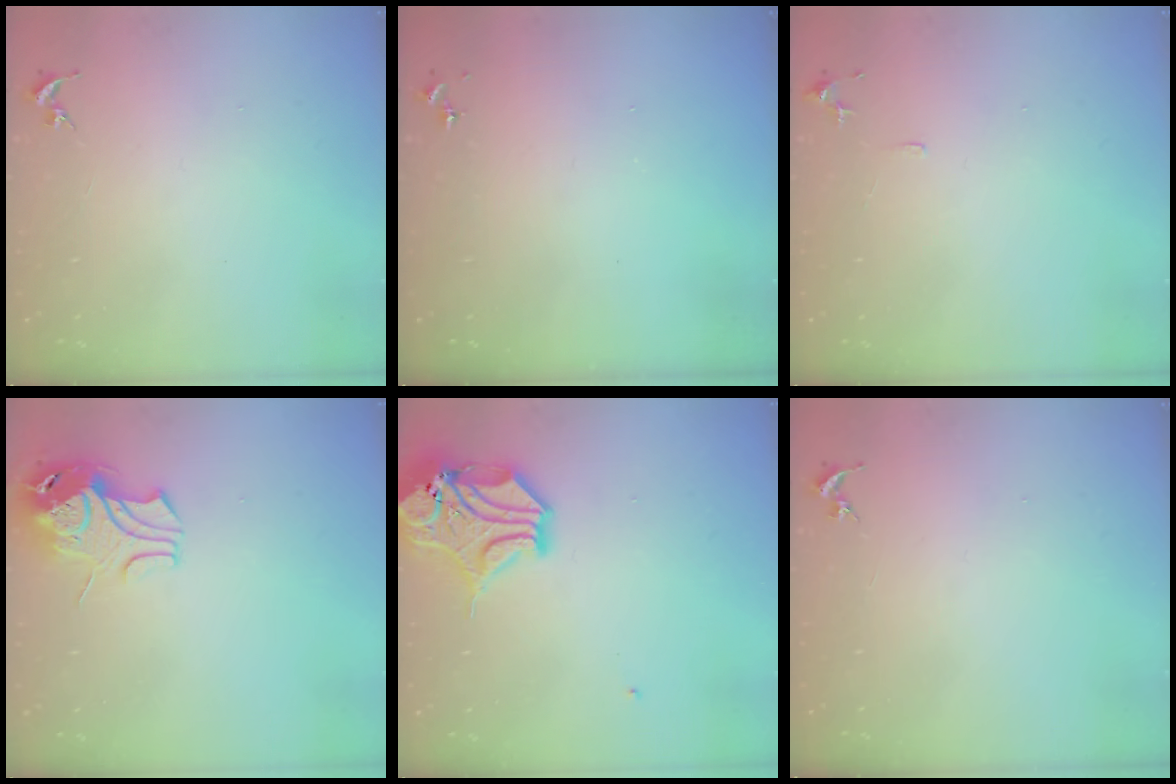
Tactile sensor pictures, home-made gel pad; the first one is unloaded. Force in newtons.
{"total": 0.0}
{"total": 5.7, "press": 5.6, "slide": 0.6}
{"total": 9.7, "press": 9.6, "slide": 1.4}
{"total": 14.3, "press": 14.1, "slide": 2.1}
{"total": 0.0}